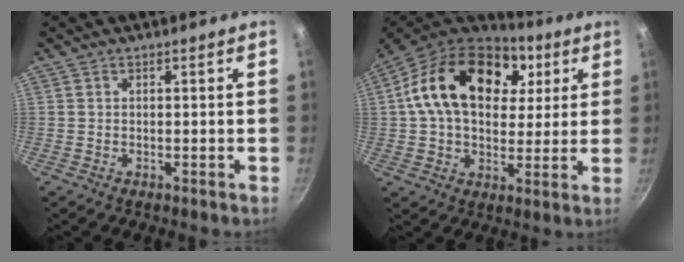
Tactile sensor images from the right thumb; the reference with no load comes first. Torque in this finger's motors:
{"motor_torque": [-1.24, 2.24, 0.95, -0.74, 0.36]}